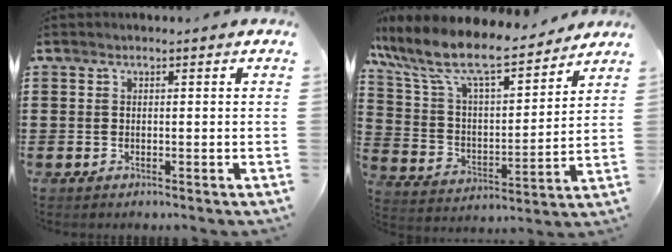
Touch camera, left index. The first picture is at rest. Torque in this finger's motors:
{"motor_torque": [1.09, -1.04, 0.62, 0.06]}